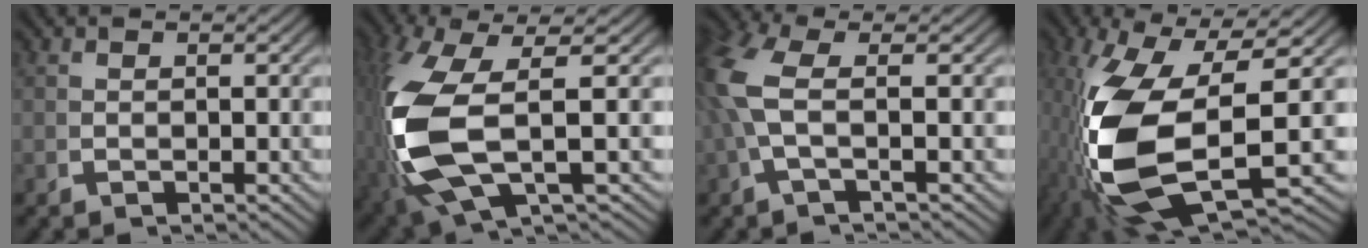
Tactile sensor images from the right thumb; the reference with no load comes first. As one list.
[{"total": 11.9, "force": [-1.1, 5.8, 10.3], "torque": [-0.253, -0.027, 0.008]}, {"total": 5.1, "force": [0.6, 2.2, 4.5], "torque": [-0.126, -0.007, 0.015]}, {"total": 16.6, "force": [-2.6, 8.9, 13.9], "torque": [-0.302, -0.056, -0.001]}]